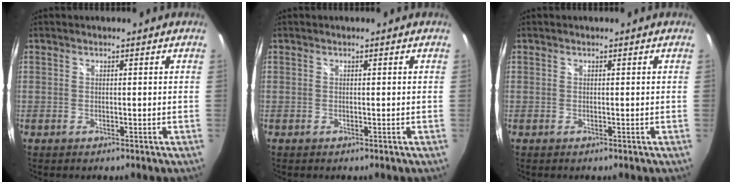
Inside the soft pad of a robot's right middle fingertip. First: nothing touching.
{"total": 0.0}
{"total": 0.0}